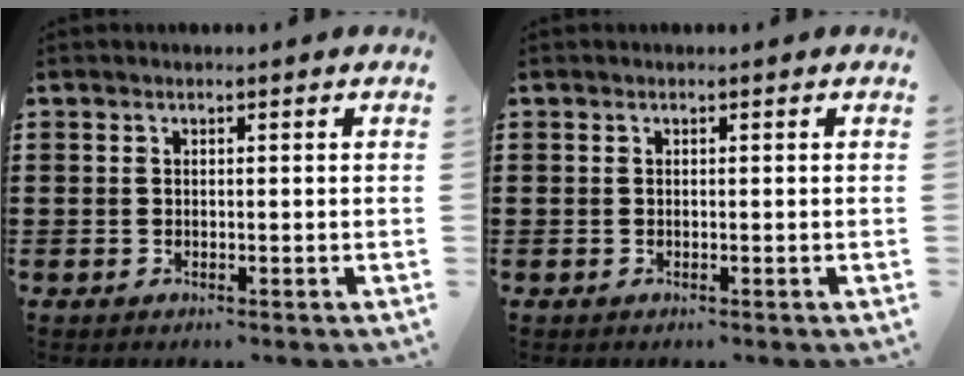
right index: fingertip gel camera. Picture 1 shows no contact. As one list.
[{"total": 0.0}]